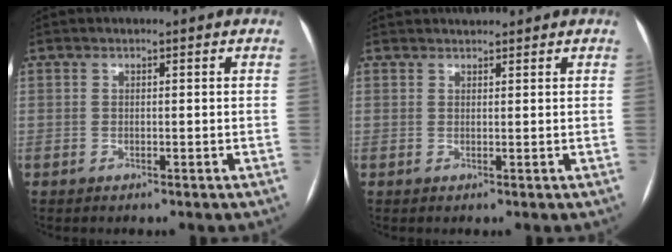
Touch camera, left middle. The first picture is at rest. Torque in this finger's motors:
{"motor_torque": [-0.06, -0.02, 0.02, -0.01]}